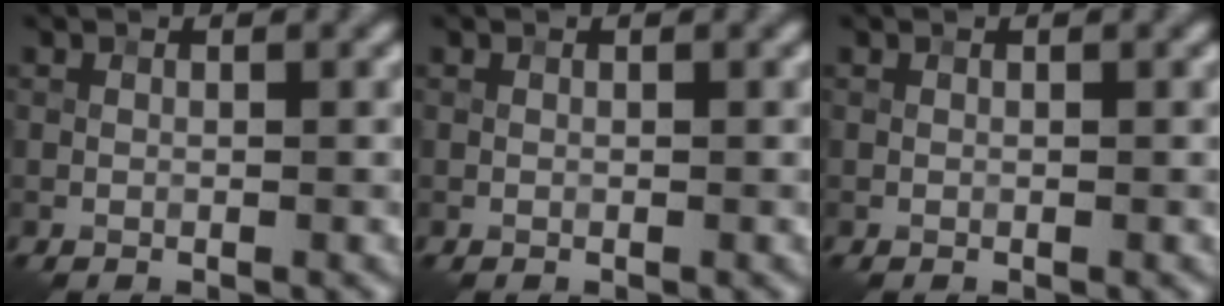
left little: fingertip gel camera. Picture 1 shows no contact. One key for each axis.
{"total": 0.0}
{"total": 0.0}